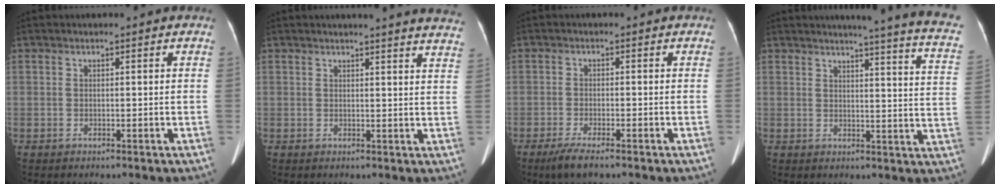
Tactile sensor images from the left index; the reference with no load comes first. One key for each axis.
{"total": 15.6, "fx": 14.8, "fy": 0.5, "fz": 5.0, "tx": -0.053, "ty": -0.054, "tz": 0.149}
{"total": 4.2, "fx": -3.0, "fy": 0.7, "fz": 2.8, "tx": -0.062, "ty": -0.010, "tz": -0.051}
{"total": 17.7, "fx": 14.8, "fy": -0.1, "fz": 9.7, "tx": -0.125, "ty": -0.061, "tz": 0.152}